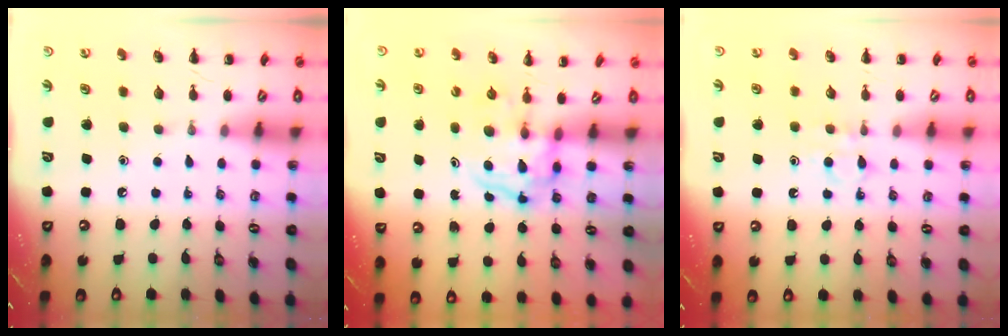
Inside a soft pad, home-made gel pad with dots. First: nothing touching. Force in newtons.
{"total": 3.8, "press": 3.7, "slide": 0.5}
{"total": 4.9, "press": 4.7, "slide": 1.4}